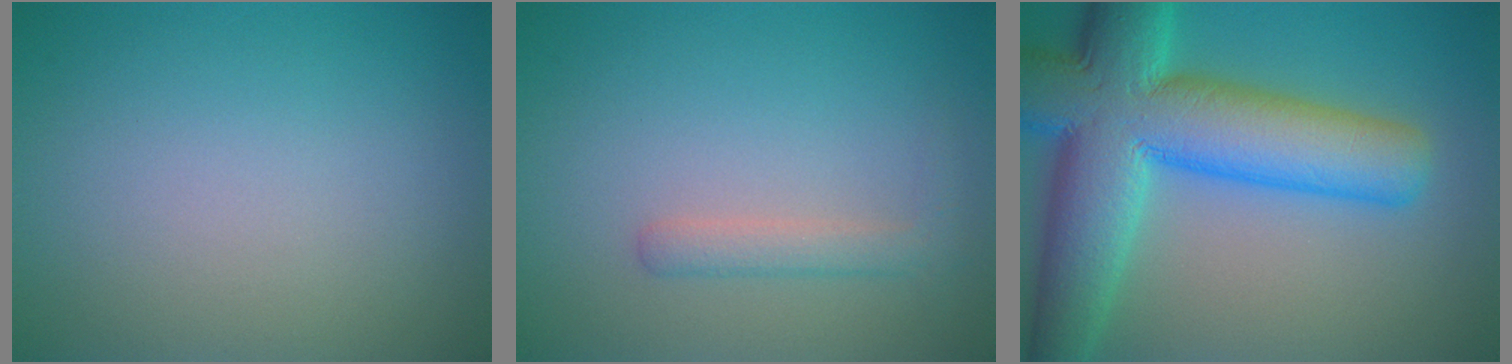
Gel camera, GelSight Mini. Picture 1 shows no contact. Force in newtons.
{"total": 1.8, "press": 1.8, "slide": 0.1}
{"total": 13.2, "press": 13.2, "slide": 0.6}